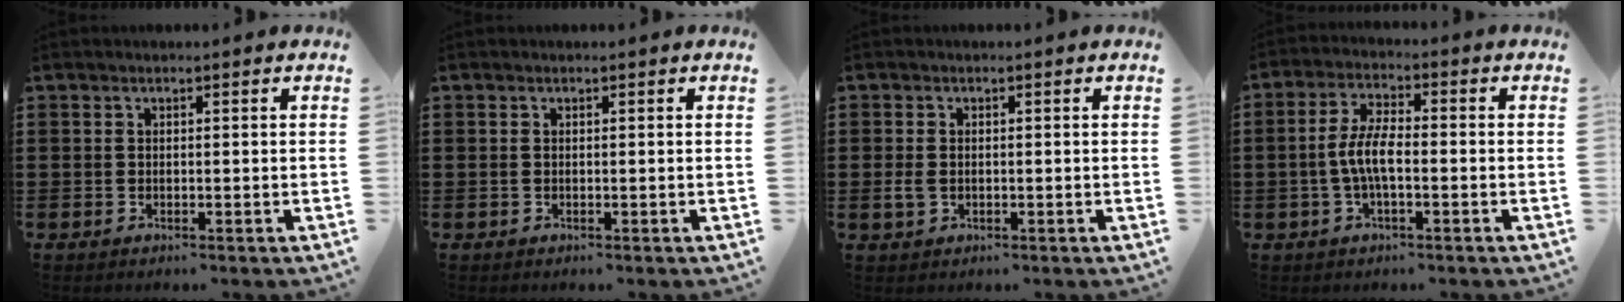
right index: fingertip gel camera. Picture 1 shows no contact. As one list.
[{"total": 0.0}, {"total": 1.7, "force": [-0.2, 1.2, 1.1], "torque": [-0.031, 0.001, -0.007]}, {"total": 5.6, "force": [-1.0, 1.9, 5.2], "torque": [-0.119, -0.001, -0.027]}]